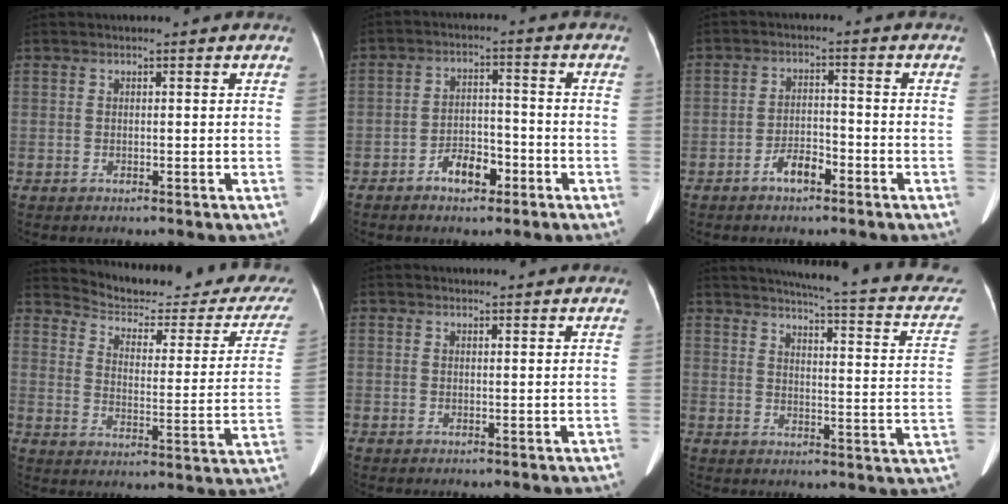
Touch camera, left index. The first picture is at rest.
{"total": 5.3, "force": [-3.2, 2.7, 3.3], "torque": [-0.060, 0.013, -0.052]}
{"total": 3.8, "force": [-2.5, 1.5, 2.4], "torque": [-0.046, 0.007, -0.046]}
{"total": 22.2, "force": [21.3, 3.1, 5.5], "torque": [-0.068, -0.087, 0.255]}
{"total": 2.8, "force": [2.7, 0.5, 0.5], "torque": [-0.011, 0.017, 0.033]}
{"total": 21.0, "force": [17.9, 2.9, 10.5], "torque": [-0.135, -0.036, 0.195]}